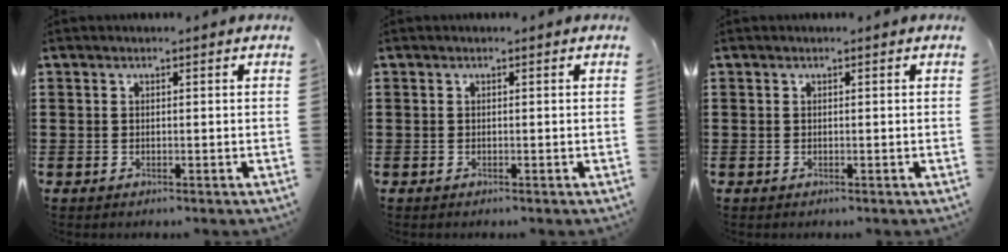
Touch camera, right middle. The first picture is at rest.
{"total": 0.0}
{"total": 0.0}